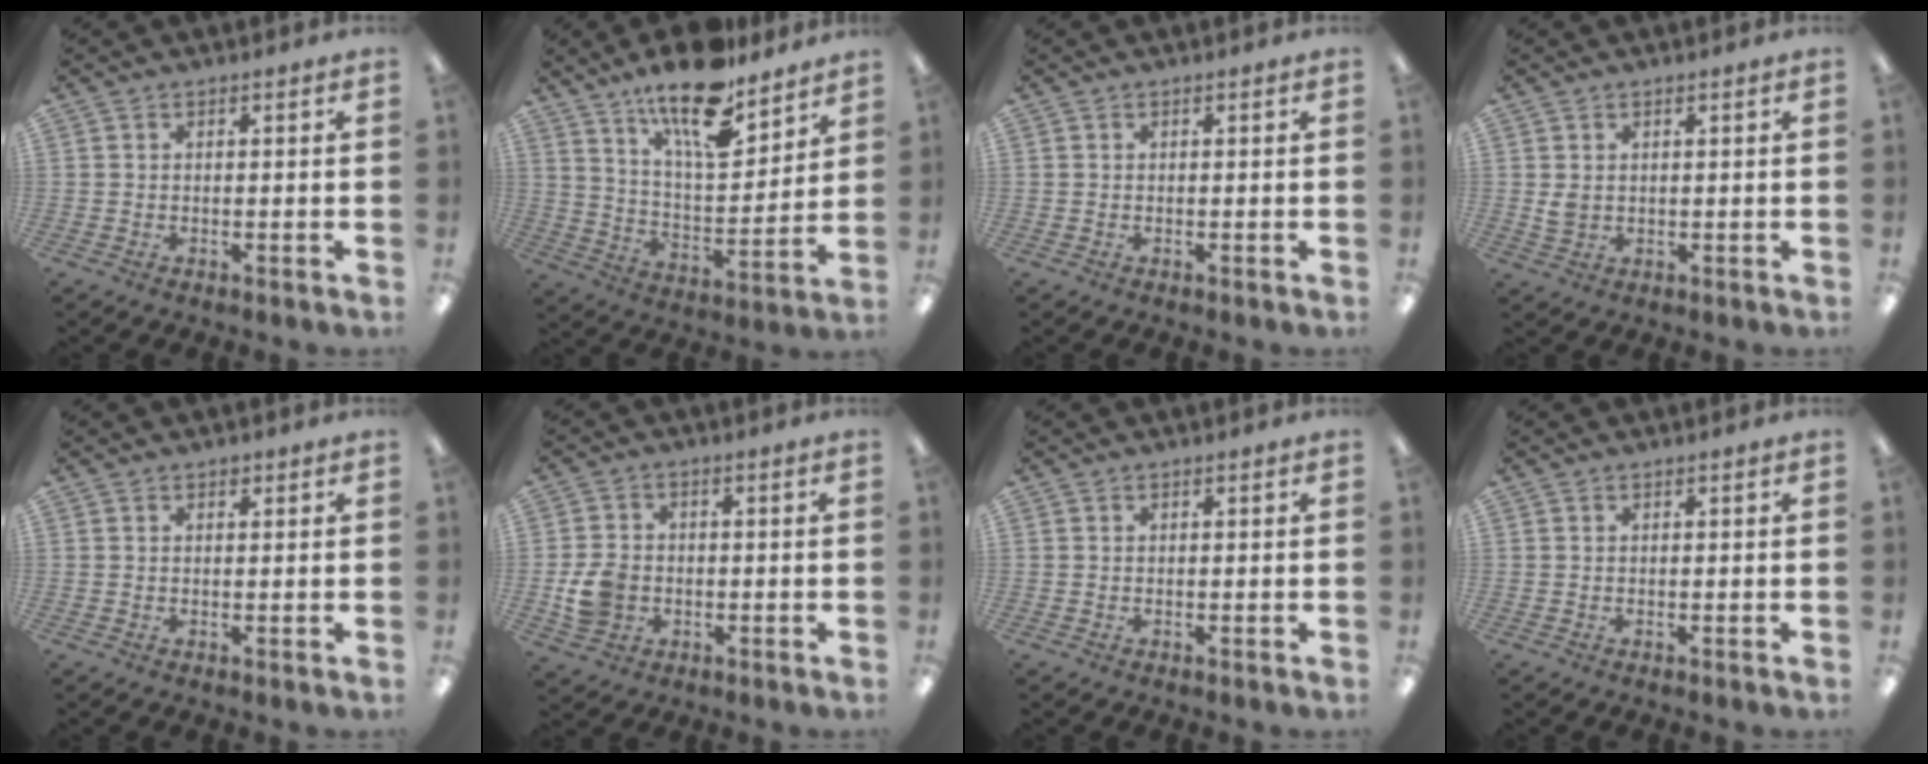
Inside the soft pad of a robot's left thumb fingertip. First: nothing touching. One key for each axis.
{"total": 17.1, "fx": 12.8, "fy": 5.5, "fz": 10.0, "tx": -0.170, "ty": -0.075, "tz": 0.215}
{"total": 0.0}
{"total": 2.4, "fx": 0.9, "fy": 1.8, "fz": 1.3, "tx": -0.019, "ty": 0.000, "tz": 0.014}
{"total": 1.0, "fx": 0.6, "fy": 0.6, "fz": 0.4, "tx": 0.001, "ty": 0.000, "tz": 0.009}
{"total": 6.9, "fx": -1.4, "fy": 5.8, "fz": 3.5, "tx": -0.063, "ty": 0.005, "tz": -0.027}
{"total": 0.0}
{"total": 0.0}